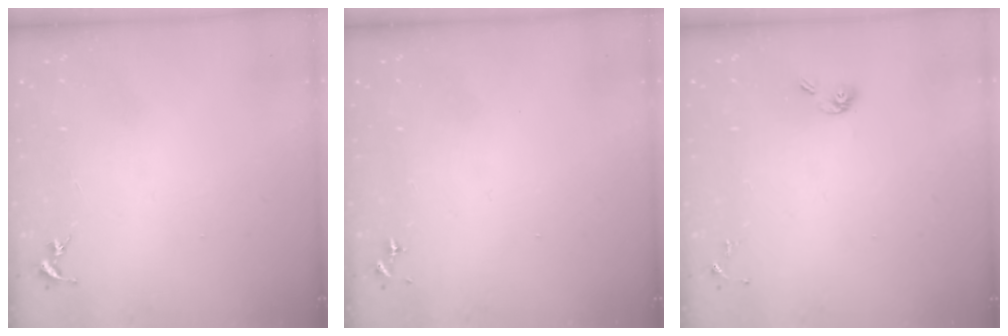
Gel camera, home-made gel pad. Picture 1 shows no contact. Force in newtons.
{"total": 0.0}
{"total": 5.5, "press": 4.8, "slide": 2.6}